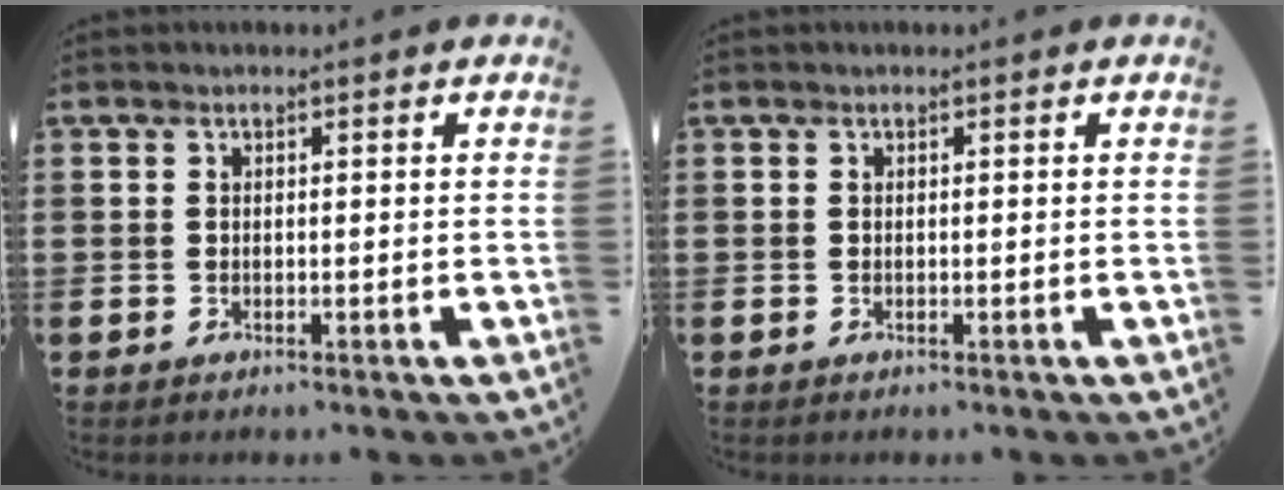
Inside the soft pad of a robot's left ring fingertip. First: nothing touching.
{"total": 0.0}